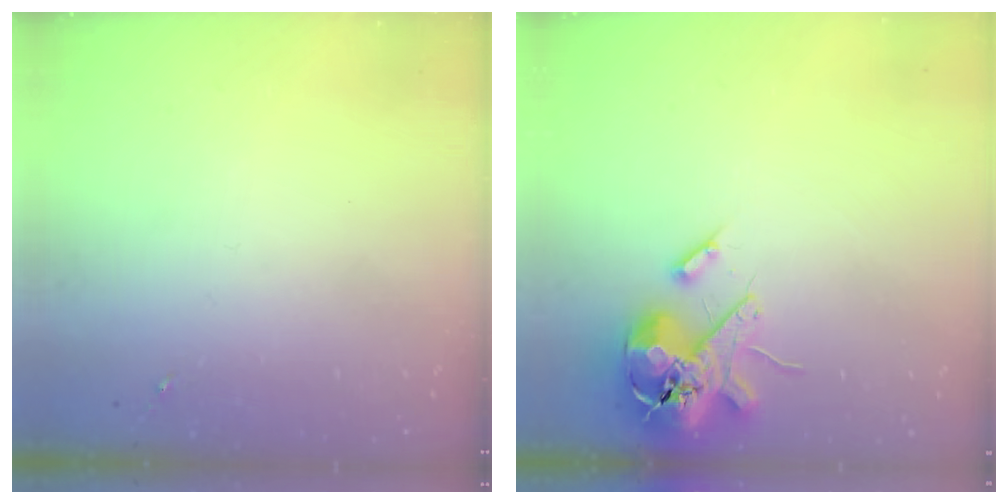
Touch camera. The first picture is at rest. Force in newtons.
{"total": 15.0, "press": 14.8, "slide": 2.5}